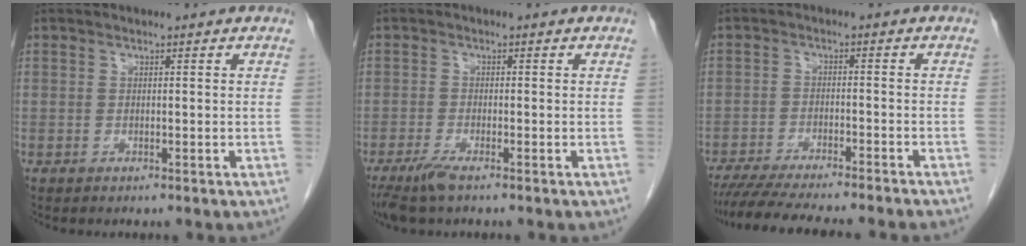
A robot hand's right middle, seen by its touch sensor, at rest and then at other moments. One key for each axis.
{"total": 3.4, "fx": -2.4, "fy": 0.3, "fz": 2.3, "tx": -0.051, "ty": -0.009, "tz": -0.048}
{"total": 14.8, "fx": -13.1, "fy": 0.4, "fz": 6.9, "tx": -0.102, "ty": -0.026, "tz": -0.191}